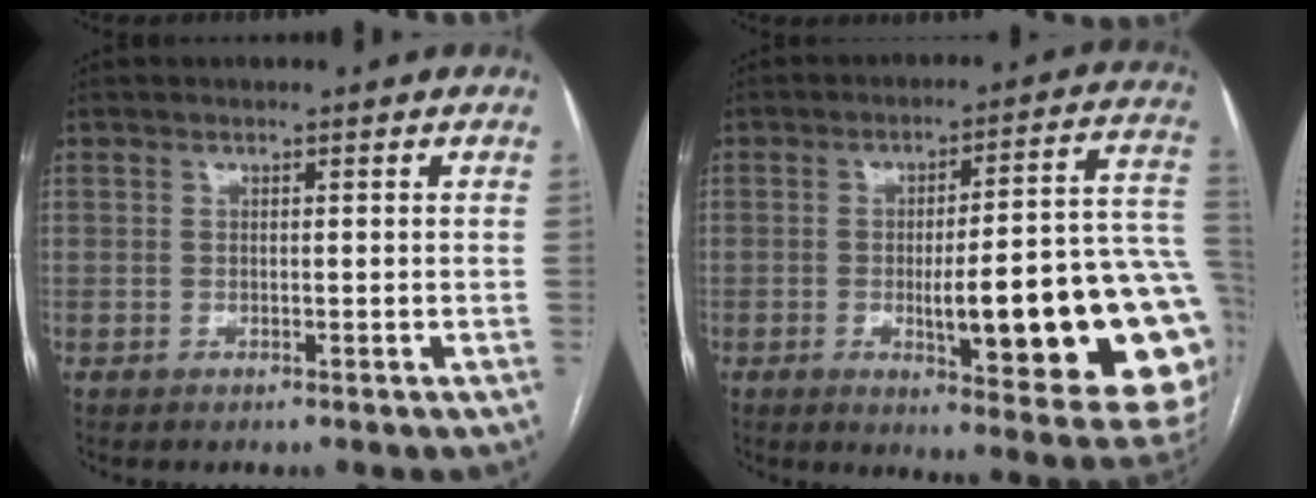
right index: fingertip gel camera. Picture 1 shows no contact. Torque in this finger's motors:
{"motor_torque": [2.14, 0.00, 1.05, 0.21]}